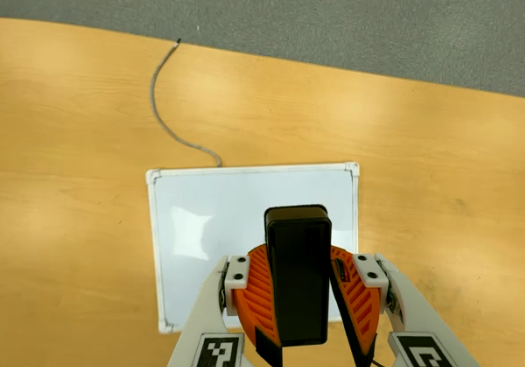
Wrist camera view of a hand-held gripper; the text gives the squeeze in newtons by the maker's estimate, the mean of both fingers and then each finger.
{"total": 8.6, "left": 9.3, "right": 7.9}